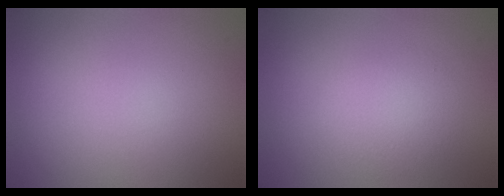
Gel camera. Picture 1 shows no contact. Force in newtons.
{"total": 2.3, "press": 2.3, "slide": 0.1}